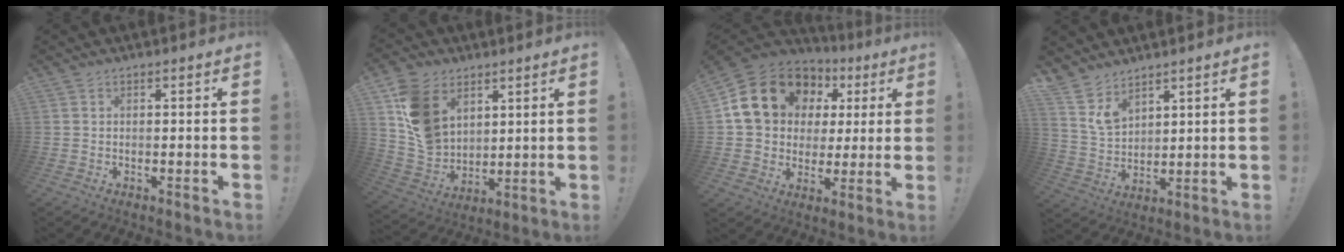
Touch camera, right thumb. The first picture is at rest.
{"total": 14.8, "force": [6.4, 11.1, 7.4], "torque": [-0.121, -0.030, 0.134]}
{"total": 19.3, "force": [7.8, 14.9, 9.6], "torque": [-0.148, -0.024, 0.167]}
{"total": 8.1, "force": [6.5, 3.9, 2.8], "torque": [-0.048, -0.047, 0.125]}